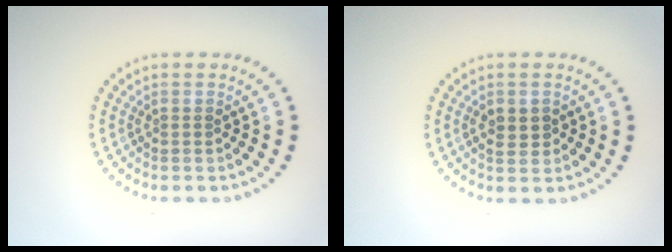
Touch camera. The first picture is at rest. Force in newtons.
{"total": 1.6, "press": 1.6, "slide": 0.1}